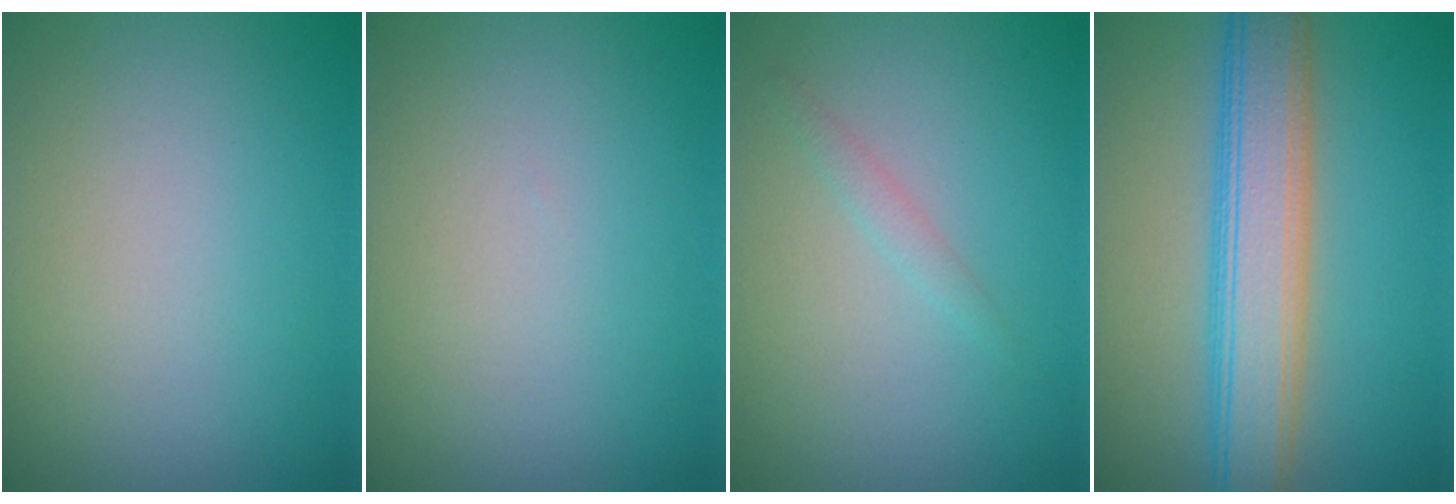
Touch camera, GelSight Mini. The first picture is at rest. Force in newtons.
{"total": 0.0}
{"total": 1.0, "press": 1.0, "slide": 0.1}
{"total": 7.2, "press": 7.2, "slide": 0.4}